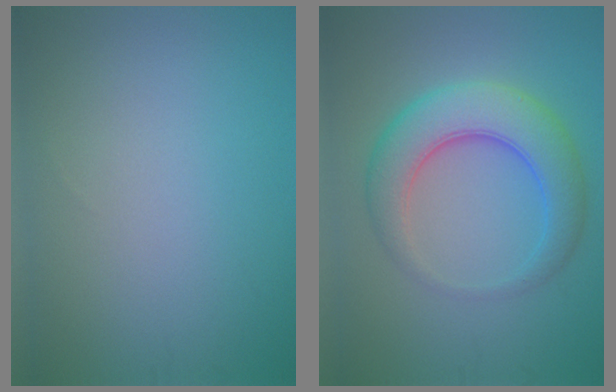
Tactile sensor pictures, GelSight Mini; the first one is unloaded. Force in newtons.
{"total": 6.4, "press": 6.4, "slide": 0.2}